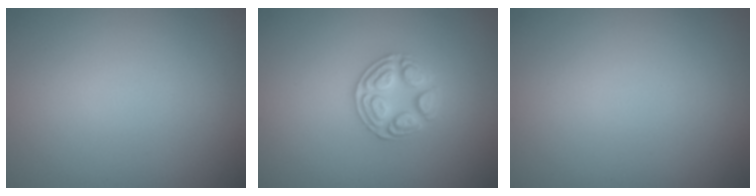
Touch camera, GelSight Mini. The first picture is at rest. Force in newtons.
{"total": 3.0, "press": 2.8, "slide": 1.1}
{"total": 0.0}